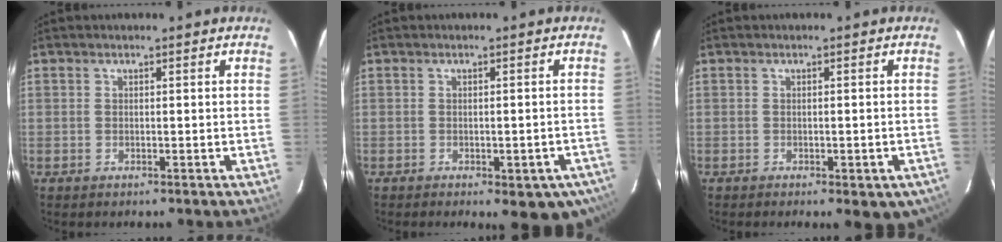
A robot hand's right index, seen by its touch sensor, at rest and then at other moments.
{"total": 9.7, "force": [-6.1, 3.8, 6.5], "torque": [-0.080, -0.014, -0.066]}
{"total": 6.4, "force": [-3.9, 2.4, 4.5], "torque": [-0.055, -0.014, -0.042]}